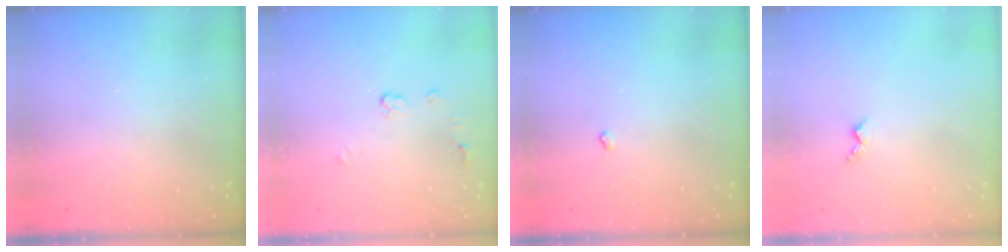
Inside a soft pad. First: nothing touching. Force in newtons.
{"total": 5.4, "press": 5.4, "slide": 0.1}
{"total": 2.4, "press": 2.3, "slide": 0.4}
{"total": 2.7, "press": 2.6, "slide": 0.5}